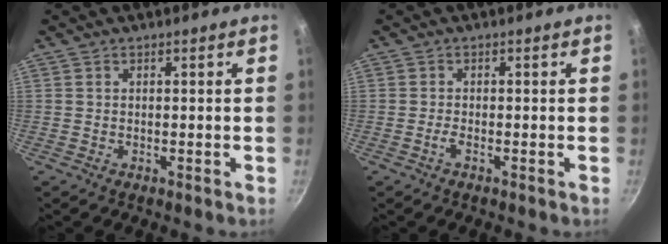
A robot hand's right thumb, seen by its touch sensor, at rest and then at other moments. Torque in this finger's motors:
{"motor_torque": [-0.01, 0.26, 0.25, 0.13, -0.01]}